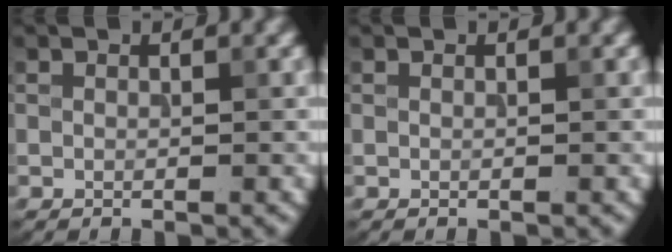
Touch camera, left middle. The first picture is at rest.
{"total": 0.0}